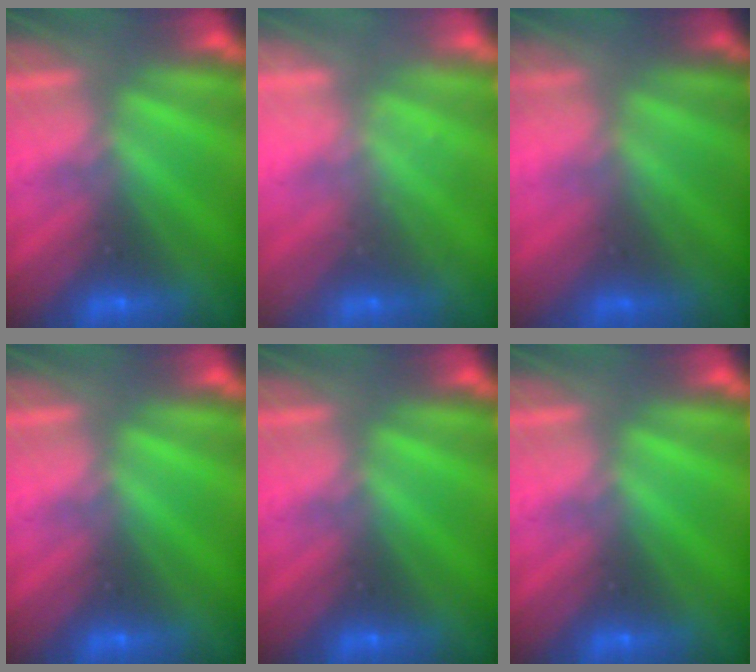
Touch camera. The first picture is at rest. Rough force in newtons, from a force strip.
{"total": 2.3}
{"total": 2.3}
{"total": 0.0}
{"total": 0.0}
{"total": 0.0}